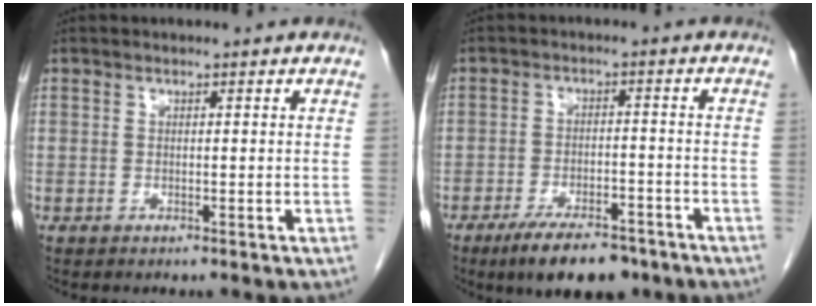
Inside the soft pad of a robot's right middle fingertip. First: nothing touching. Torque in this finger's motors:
{"motor_torque": [1.28, -0.86, 0.45, 0.12]}